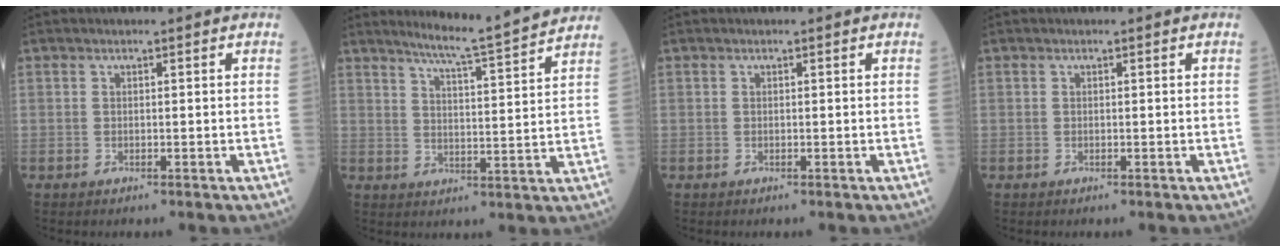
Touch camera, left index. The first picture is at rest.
{"total": 10.5, "force": [9.8, -1.5, 3.6], "torque": [-0.069, -0.014, 0.137]}
{"total": 0.0}
{"total": 0.0}